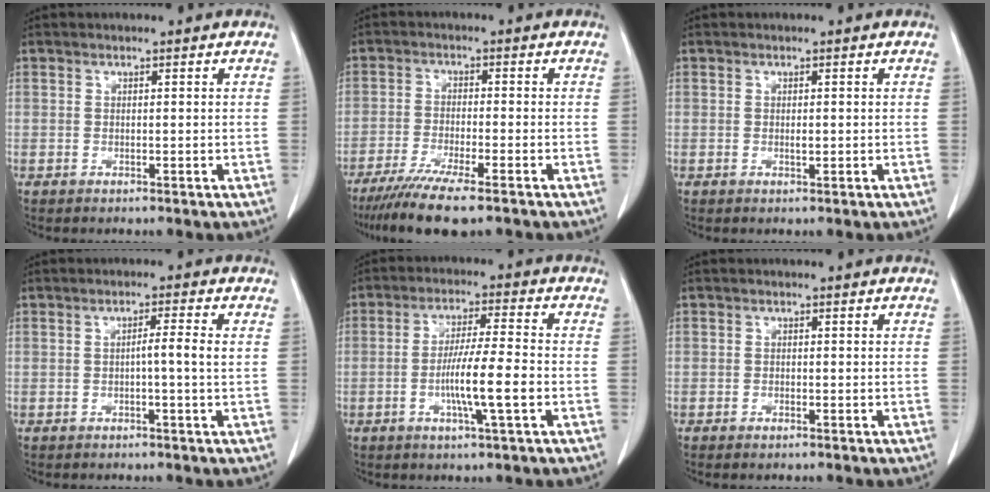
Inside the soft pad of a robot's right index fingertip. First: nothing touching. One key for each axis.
{"total": 9.6, "fx": -7.2, "fy": 0.6, "fz": 6.2, "tx": -0.100, "ty": -0.024, "tz": -0.118}
{"total": 0.8, "fx": 0.0, "fy": 0.2, "fz": 0.8, "tx": -0.014, "ty": -0.002, "tz": 0.001}
{"total": 2.7, "fx": -0.2, "fy": -0.5, "fz": 2.6, "tx": -0.040, "ty": 0.004, "tz": -0.003}
{"total": 8.6, "fx": -2.2, "fy": -0.2, "fz": 8.3, "tx": -0.150, "ty": -0.004, "tz": -0.043}
{"total": 0.7, "fx": -0.5, "fy": 0.2, "fz": 0.4, "tx": -0.010, "ty": -0.001, "tz": -0.003}